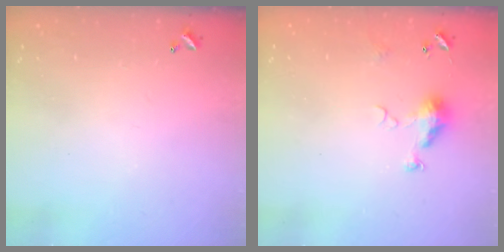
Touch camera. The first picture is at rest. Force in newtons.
{"total": 4.9, "press": 4.9, "slide": 0.7}